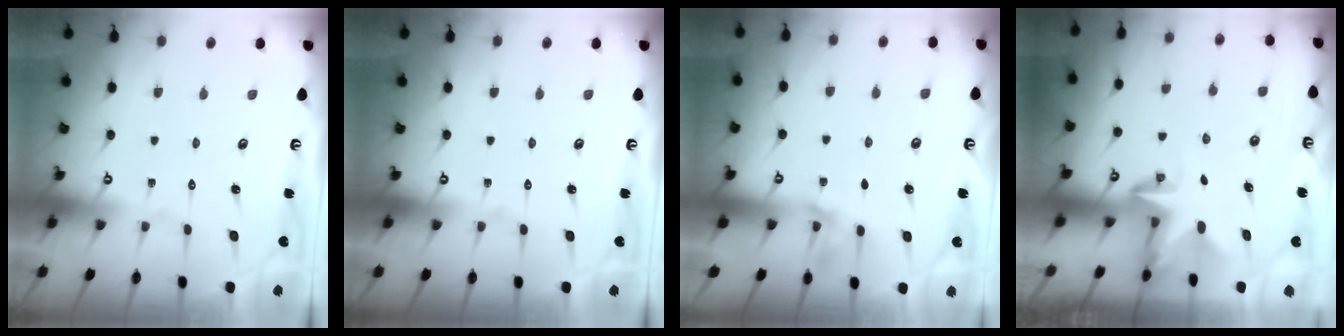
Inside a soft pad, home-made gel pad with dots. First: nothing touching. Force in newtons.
{"total": 0.0}
{"total": 1.4, "press": 1.4, "slide": 0.2}
{"total": 2.8, "press": 2.8, "slide": 0.2}